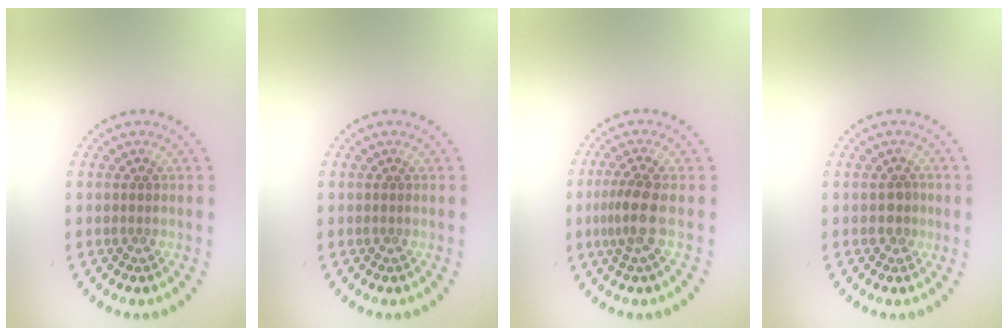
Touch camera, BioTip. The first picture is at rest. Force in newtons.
{"total": 0.0}
{"total": 2.7, "press": 2.1, "slide": 1.7}
{"total": 1.2, "press": 1.1, "slide": 0.5}